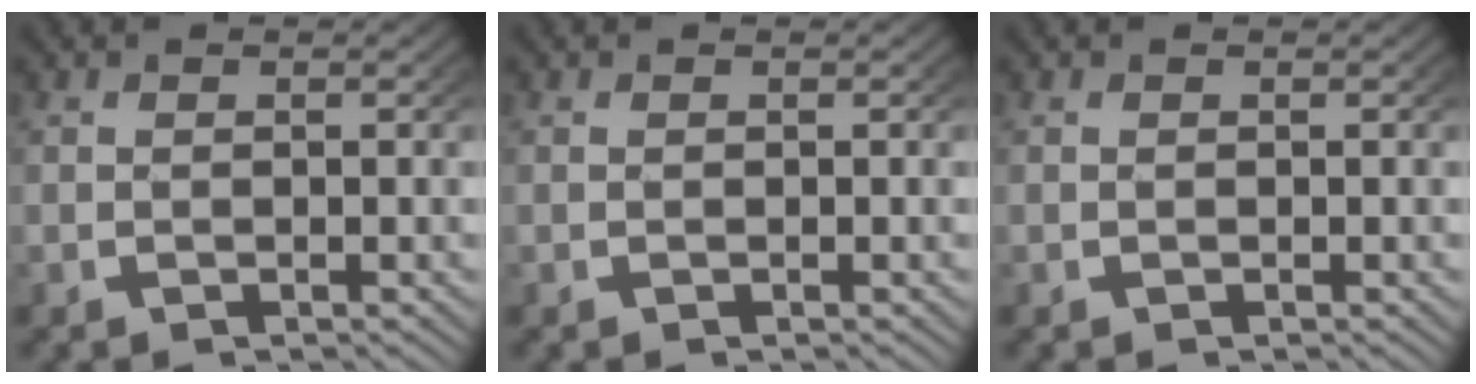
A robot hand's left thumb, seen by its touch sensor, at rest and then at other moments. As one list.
[{"total": 0.0}, {"total": 0.0}]